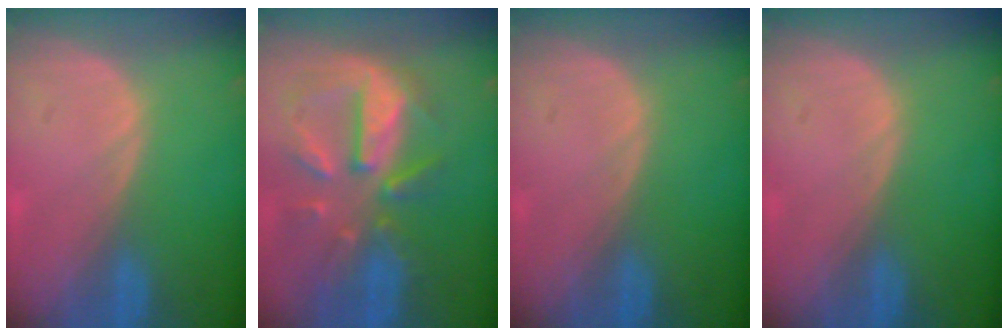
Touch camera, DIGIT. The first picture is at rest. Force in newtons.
{"total": 10.3, "press": 9.3, "slide": 4.5}
{"total": 0.0}
{"total": 0.0}